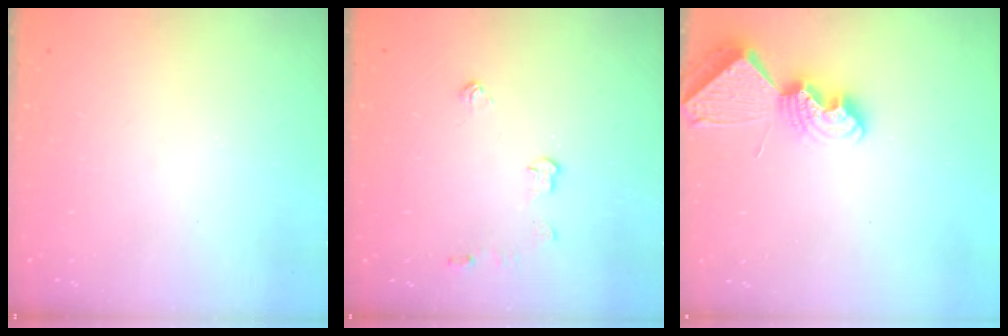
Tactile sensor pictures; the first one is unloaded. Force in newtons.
{"total": 3.7, "press": 3.6, "slide": 0.5}
{"total": 8.3, "press": 8.2, "slide": 0.9}